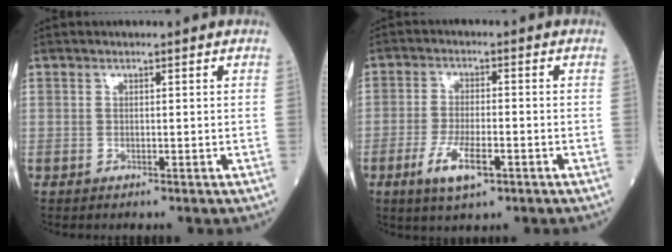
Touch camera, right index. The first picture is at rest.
{"total": 6.4, "force": [-3.0, 1.8, 5.4], "torque": [-0.109, -0.008, -0.049]}